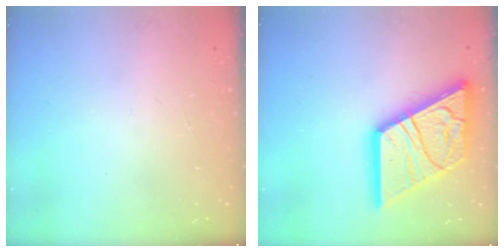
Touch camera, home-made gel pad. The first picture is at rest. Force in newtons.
{"total": 27.4, "press": 27.2, "slide": 3.1}